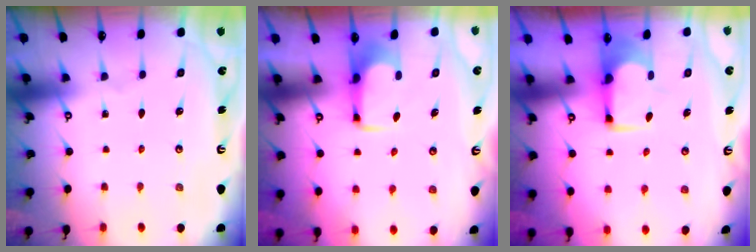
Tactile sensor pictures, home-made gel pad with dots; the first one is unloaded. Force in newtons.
{"total": 2.0, "press": 2.0, "slide": 0.4}
{"total": 2.0, "press": 1.7, "slide": 1.0}